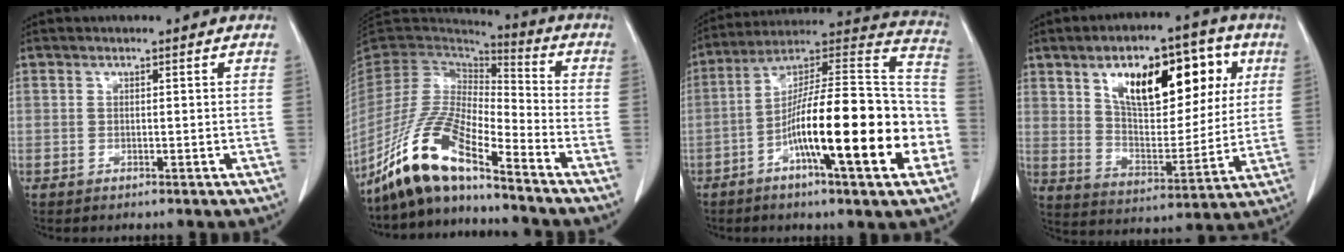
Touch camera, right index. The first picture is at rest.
{"total": 14.4, "force": [-10.5, 2.2, 9.6], "torque": [-0.195, -0.009, -0.199]}
{"total": 23.5, "force": [-7.1, 3.3, 22.2], "torque": [-0.306, 0.012, -0.114]}
{"total": 18.4, "force": [7.3, 8.4, 14.6], "torque": [-0.222, 0.028, 0.121]}